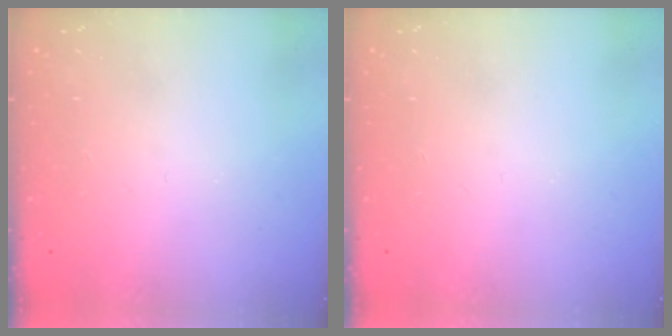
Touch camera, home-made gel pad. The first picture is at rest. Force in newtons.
{"total": 0.0}